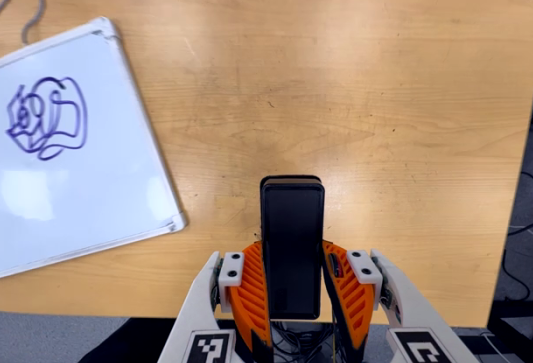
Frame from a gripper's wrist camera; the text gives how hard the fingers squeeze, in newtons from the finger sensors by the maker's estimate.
{"total": 4.1, "left": 2.8, "right": 5.5}